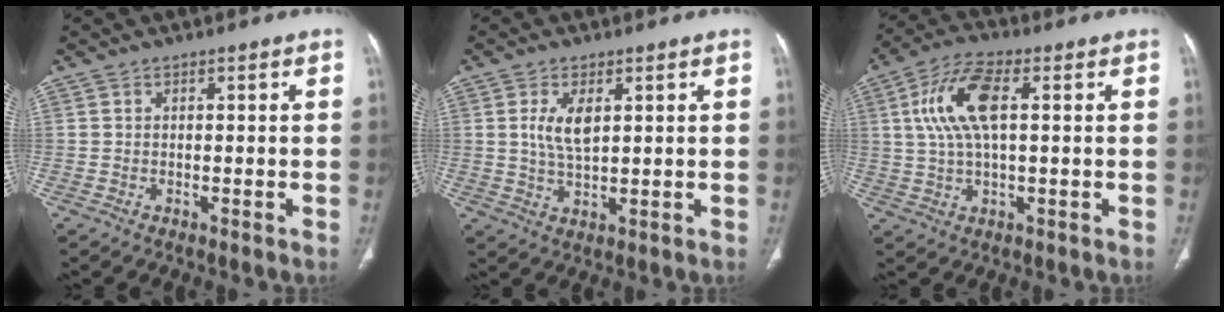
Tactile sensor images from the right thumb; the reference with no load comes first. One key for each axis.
{"total": 5.5, "fx": 1.6, "fy": 2.5, "fz": 4.7, "tx": -0.091, "ty": -0.010, "tz": 0.035}
{"total": 11.3, "fx": 2.5, "fy": 4.7, "fz": 10.0, "tx": -0.212, "ty": 0.016, "tz": 0.046}